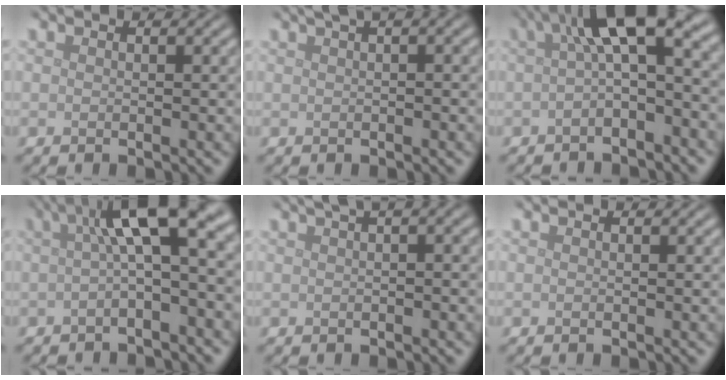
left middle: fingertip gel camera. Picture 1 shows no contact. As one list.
[{"total": 6.3, "force": [2.5, 2.9, 5.0], "torque": [-0.040, 0.032, 0.027]}, {"total": 7.7, "force": [1.0, 2.6, 7.2], "torque": [-0.108, 0.020, 0.002]}, {"total": 8.2, "force": [1.6, 2.2, 7.7], "torque": [-0.115, 0.021, 0.014]}, {"total": 7.3, "force": [3.0, 3.4, 5.7], "torque": [-0.043, 0.038, 0.031]}, {"total": 0.0}]